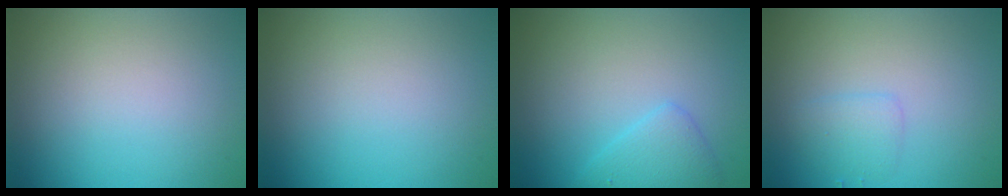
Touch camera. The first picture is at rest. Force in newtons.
{"total": 0.0}
{"total": 2.4, "press": 2.4, "slide": 0.1}
{"total": 1.5, "press": 1.5, "slide": 0.2}